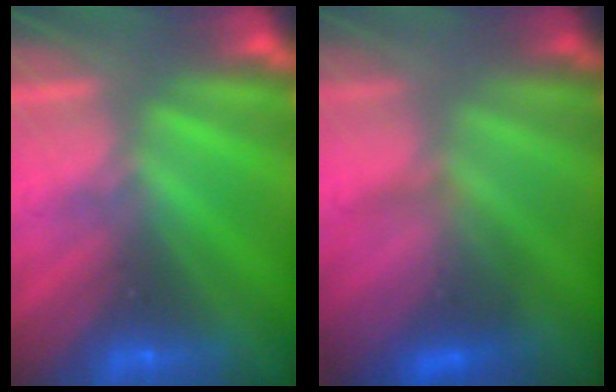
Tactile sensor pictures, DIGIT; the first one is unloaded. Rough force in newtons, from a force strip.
{"total": 3.3}